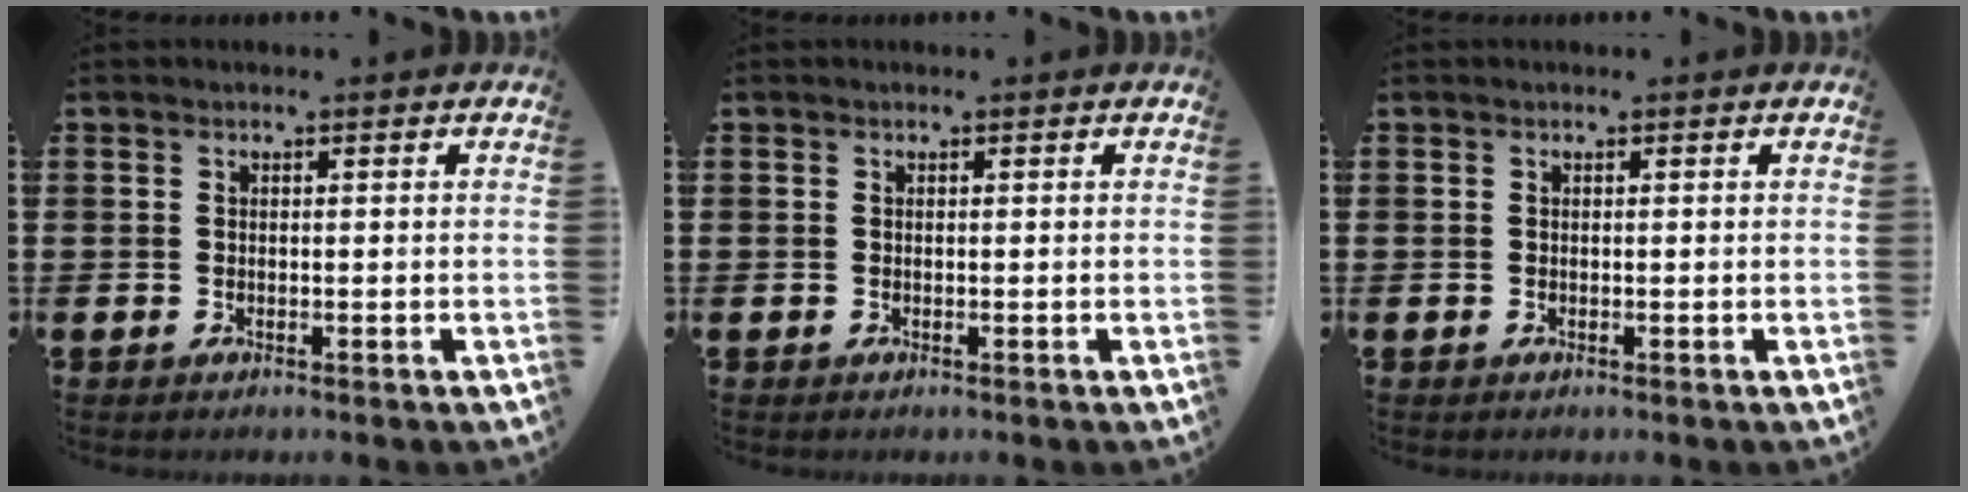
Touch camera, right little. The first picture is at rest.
{"total": 0.0}
{"total": 0.0}